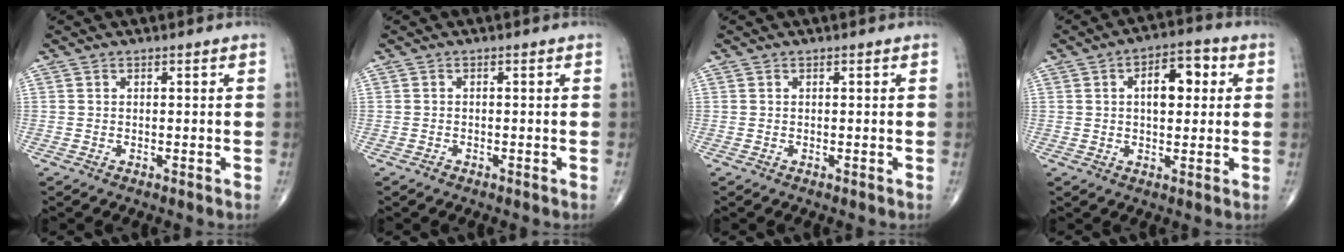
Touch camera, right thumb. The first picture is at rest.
{"total": 0.7, "force": [-0.5, 0.4, 0.2], "torque": [-0.002, 0.000, -0.011]}
{"total": 0.0}
{"total": 8.7, "force": [1.9, 4.6, 7.1], "torque": [-0.085, 0.014, 0.023]}